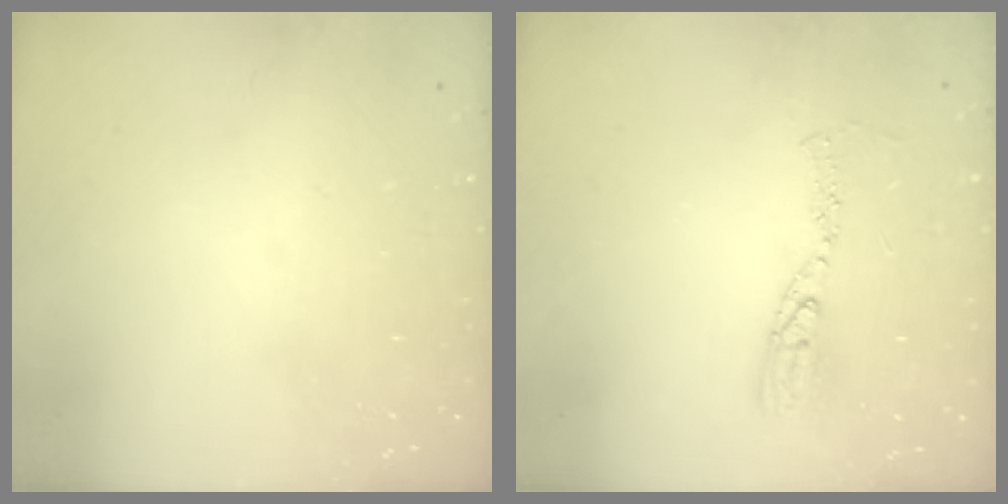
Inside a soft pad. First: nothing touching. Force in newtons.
{"total": 8.2, "press": 8.1, "slide": 0.7}